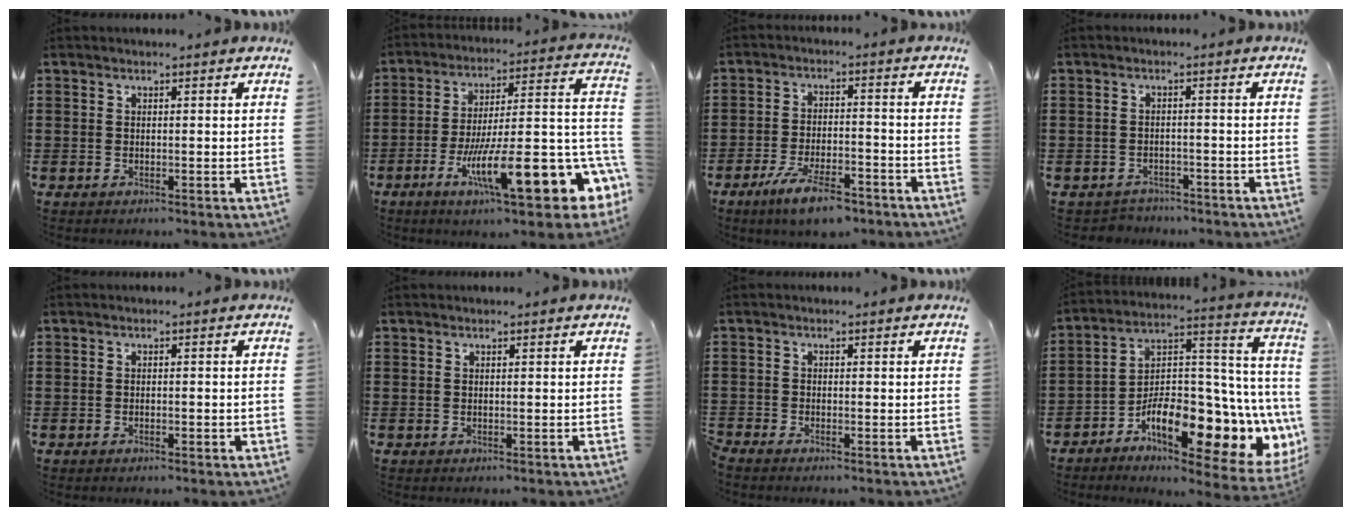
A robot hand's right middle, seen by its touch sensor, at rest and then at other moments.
{"total": 17.6, "force": [-6.7, 4.5, 15.7], "torque": [-0.242, -0.010, -0.097]}
{"total": 7.5, "force": [-5.6, 1.8, 4.7], "torque": [-0.099, -0.002, -0.105]}
{"total": 2.2, "force": [-2.1, 0.5, -0.2], "torque": [-0.005, -0.001, -0.047]}
{"total": 0.8, "force": [-0.6, 0.1, 0.6], "torque": [-0.014, -0.006, -0.009]}
{"total": 0.0}
{"total": 0.9, "force": [-0.9, 0.0, 0.2], "torque": [-0.005, 0.000, -0.017]}
{"total": 13.2, "force": [-6.6, 4.9, 10.3], "torque": [-0.181, -0.022, -0.115]}